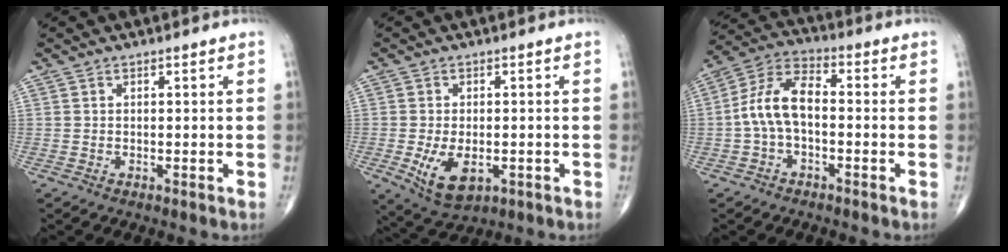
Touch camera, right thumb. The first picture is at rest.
{"total": 7.7, "force": [-2.1, 4.3, 6.1], "torque": [-0.104, -0.009, -0.023]}
{"total": 9.5, "force": [-1.1, 5.1, 7.9], "torque": [-0.156, 0.036, -0.031]}